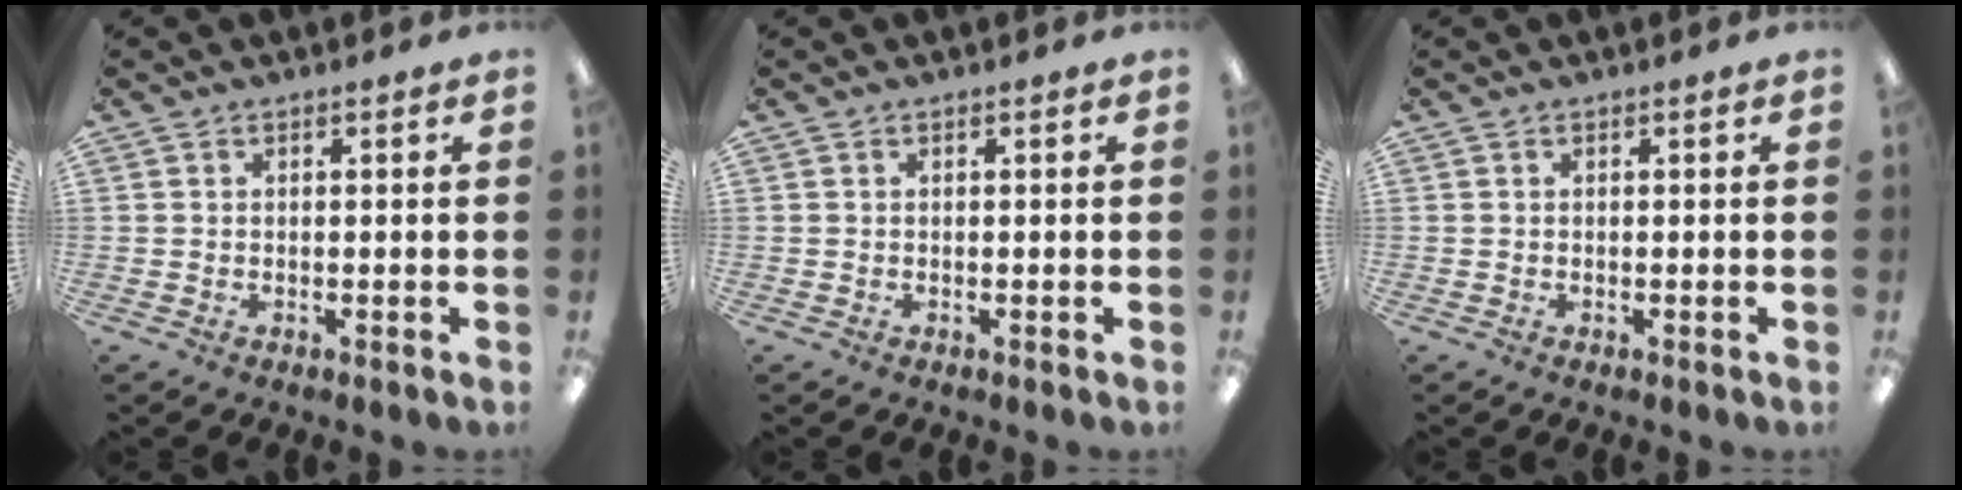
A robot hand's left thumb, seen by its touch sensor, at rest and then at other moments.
{"total": 0.0}
{"total": 0.0}